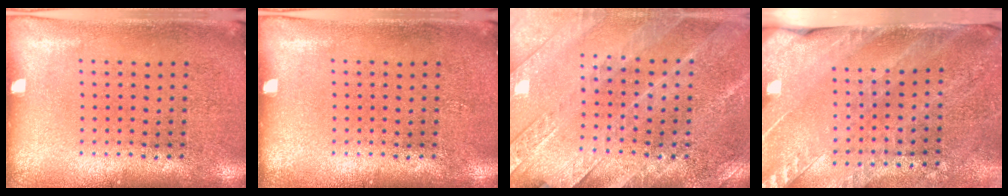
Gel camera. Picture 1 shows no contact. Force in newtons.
{"total": 0.0}
{"total": 2.8, "press": 2.7, "slide": 0.6}
{"total": 3.5, "press": 2.9, "slide": 1.9}